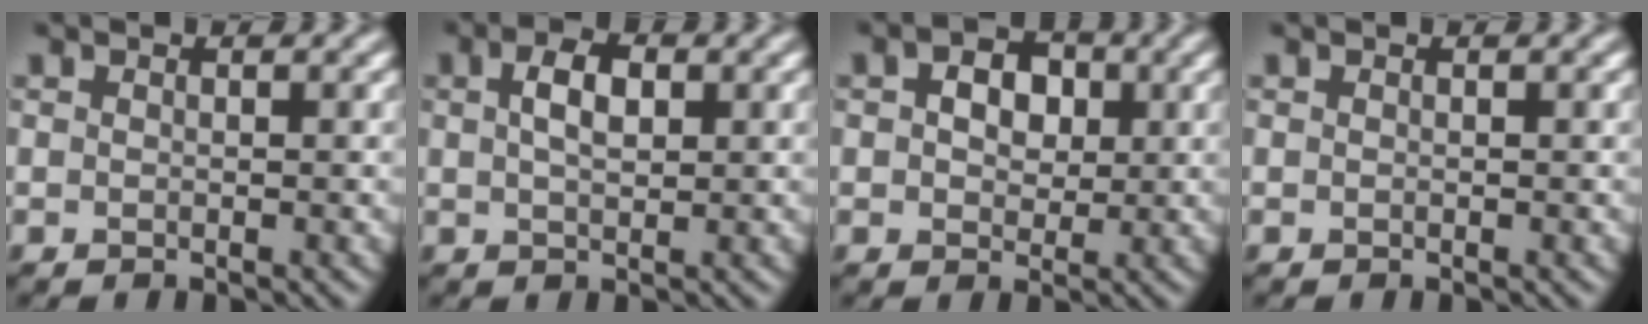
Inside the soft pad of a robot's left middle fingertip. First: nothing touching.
{"total": 3.1, "force": [0.9, 1.6, 2.5], "torque": [-0.048, 0.005, 0.016]}
{"total": 3.9, "force": [0.9, 2.7, 2.6], "torque": [-0.038, 0.003, 0.007]}
{"total": 0.0}